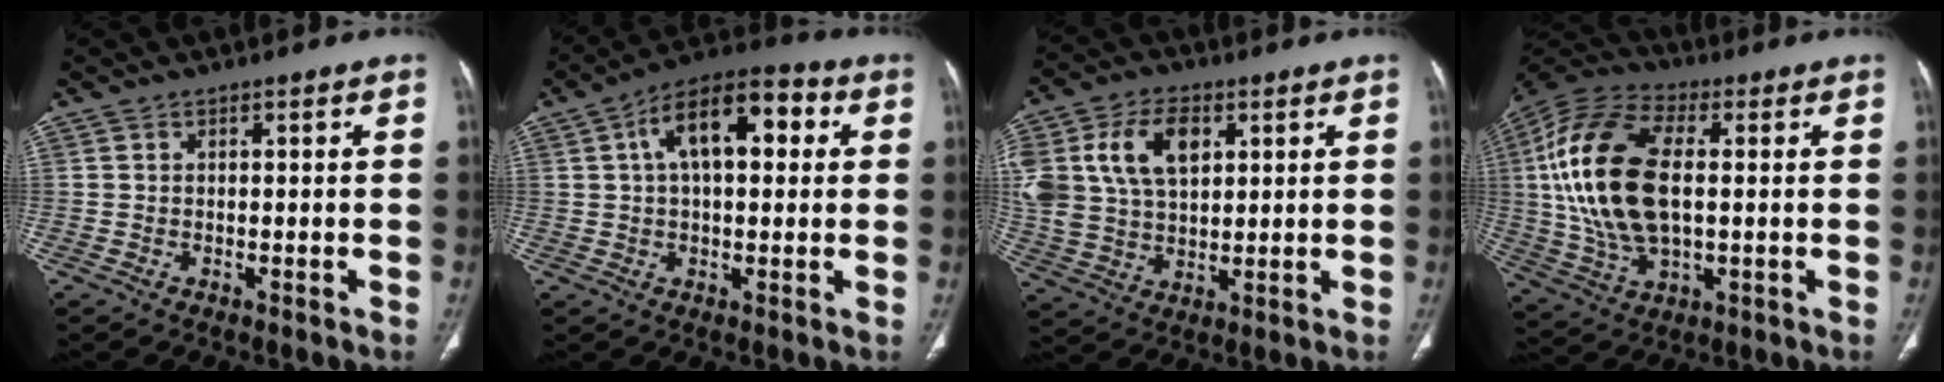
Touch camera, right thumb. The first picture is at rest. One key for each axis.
{"total": 14.2, "fx": 3.7, "fy": 7.1, "fz": 11.7, "tx": -0.169, "ty": 0.026, "tz": 0.051}
{"total": 16.1, "fx": 5.1, "fy": 10.4, "fz": 11.3, "tx": -0.224, "ty": -0.003, "tz": 0.101}
{"total": 21.4, "fx": 1.7, "fy": 11.4, "fz": 18.1, "tx": -0.382, "ty": 0.005, "tz": 0.031}